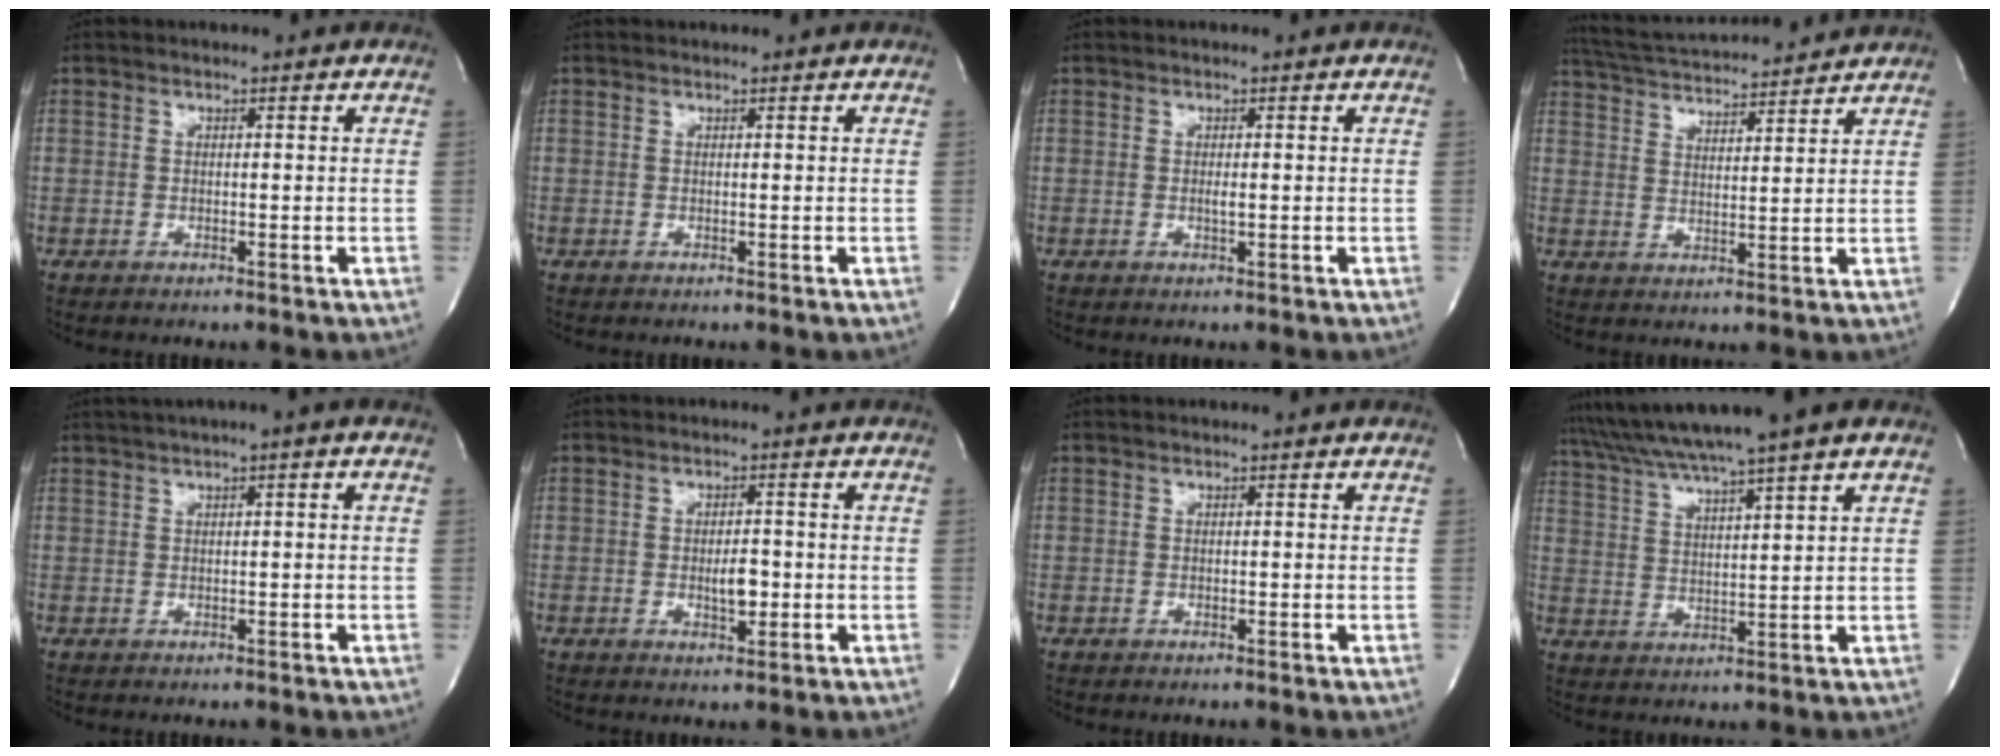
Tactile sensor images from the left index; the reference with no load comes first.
{"total": 0.7, "force": [0.7, 0.0, 0.1], "torque": [-0.003, 0.014, 0.014]}
{"total": 0.8, "force": [-0.1, 0.1, 0.7], "torque": [-0.018, -0.003, -0.001]}
{"total": 13.7, "force": [13.0, 1.0, 4.5], "torque": [-0.092, 0.025, 0.201]}
{"total": 3.1, "force": [1.4, 0.0, 2.7], "torque": [-0.051, 0.014, 0.024]}
{"total": 3.2, "force": [-0.7, 1.2, 2.9], "torque": [-0.049, 0.000, -0.007]}
{"total": 0.0}
{"total": 11.4, "force": [9.4, -1.5, 6.4], "torque": [-0.117, 0.028, 0.153]}